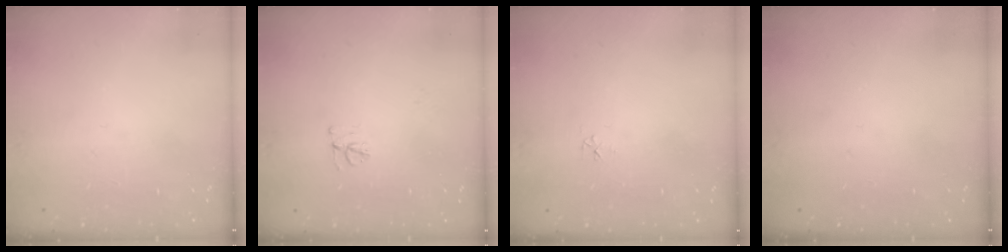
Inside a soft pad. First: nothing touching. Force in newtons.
{"total": 4.7, "press": 4.6, "slide": 0.4}
{"total": 3.6, "press": 3.6, "slide": 0.4}
{"total": 0.0}